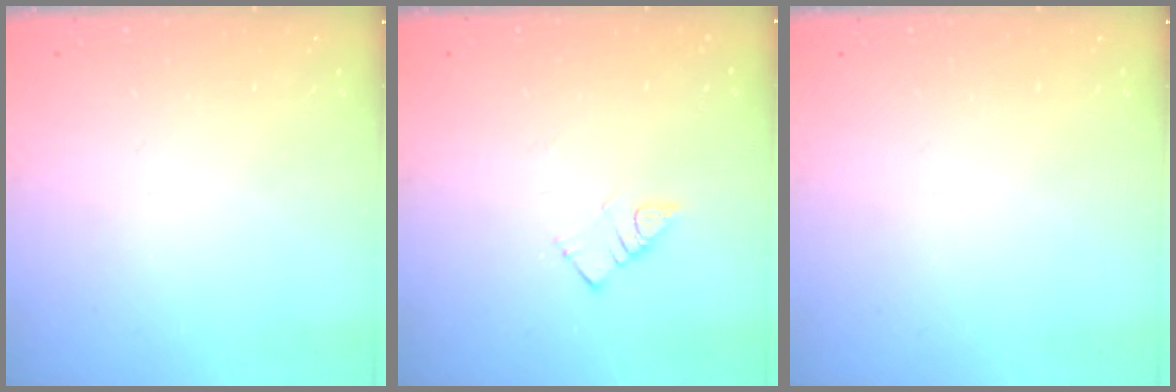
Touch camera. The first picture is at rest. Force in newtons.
{"total": 3.6, "press": 3.5, "slide": 0.3}
{"total": 0.0}